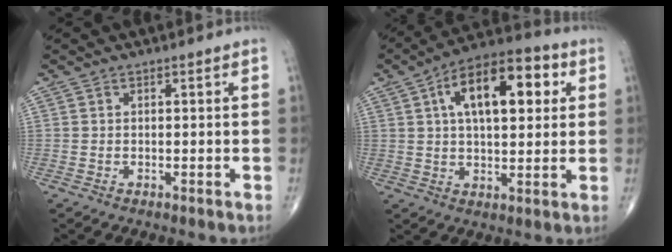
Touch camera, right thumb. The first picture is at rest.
{"total": 16.8, "force": [4.8, 8.0, 13.9], "torque": [-0.196, 0.017, 0.068]}